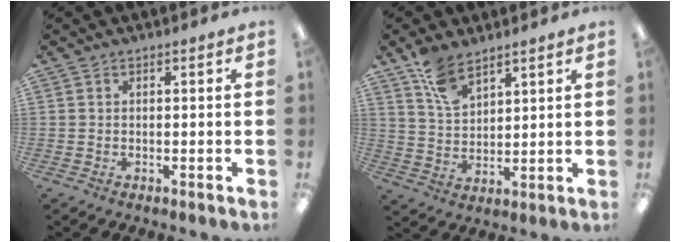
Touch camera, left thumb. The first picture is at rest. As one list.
[{"total": 8.7, "force": [6.5, 4.0, 4.2], "torque": [-0.085, -0.026, 0.121]}]